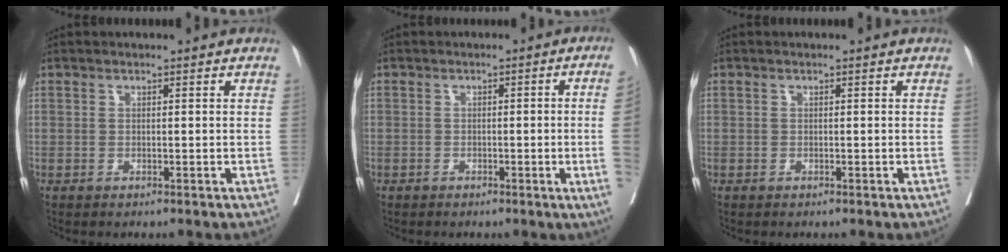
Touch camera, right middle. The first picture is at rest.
{"total": 6.1, "force": [-1.1, -1.7, 5.8], "torque": [-0.063, -0.008, -0.015]}
{"total": 0.0}